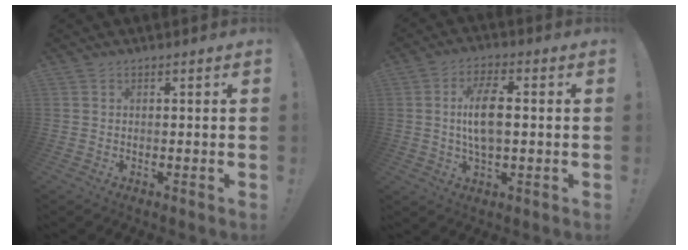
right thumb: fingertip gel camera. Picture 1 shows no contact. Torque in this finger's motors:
{"motor_torque": [1.14, 1.56, 0.85, -0.67, 0.34]}